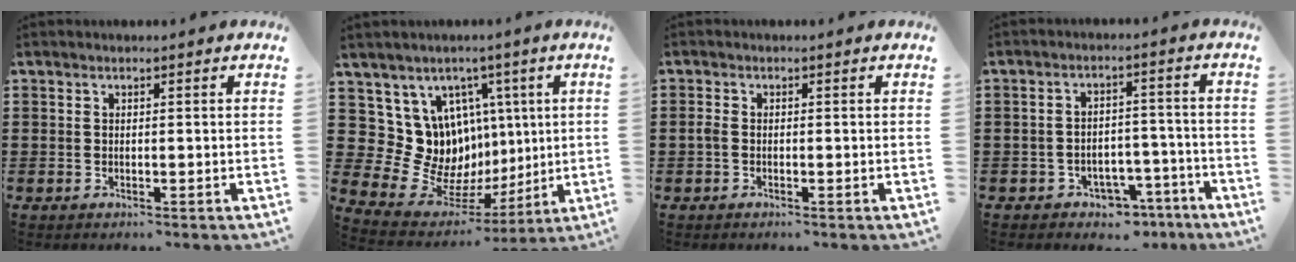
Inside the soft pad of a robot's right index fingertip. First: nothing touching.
{"total": 12.1, "force": [2.8, 11.5, 2.9], "torque": [-0.080, -0.046, 0.070]}
{"total": 1.0, "force": [-0.4, 0.6, 0.8], "torque": [-0.024, -0.003, -0.011]}
{"total": 4.1, "force": [-3.5, 1.8, 1.0], "torque": [-0.021, 0.013, -0.069]}